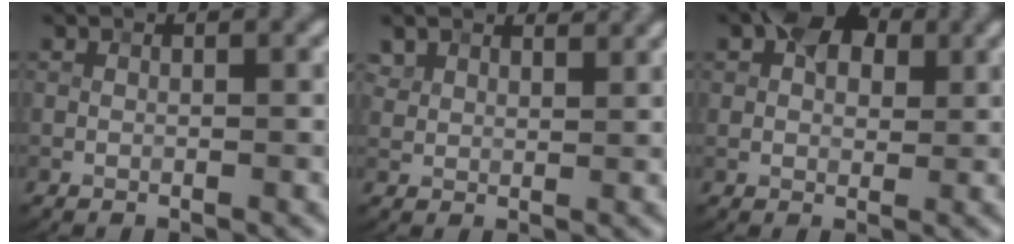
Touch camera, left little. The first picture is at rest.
{"total": 3.7, "force": [3.1, 1.9, 0.9], "torque": [-0.037, -0.009, 0.066]}
{"total": 4.2, "force": [1.5, 2.9, 2.7], "torque": [-0.039, 0.005, 0.020]}